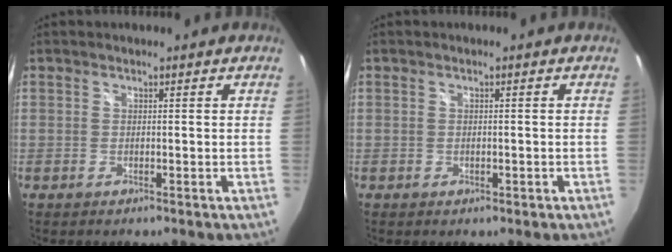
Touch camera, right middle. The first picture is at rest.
{"total": 0.8, "force": [-0.4, 0.6, 0.4], "torque": [-0.003, -0.003, -0.007]}